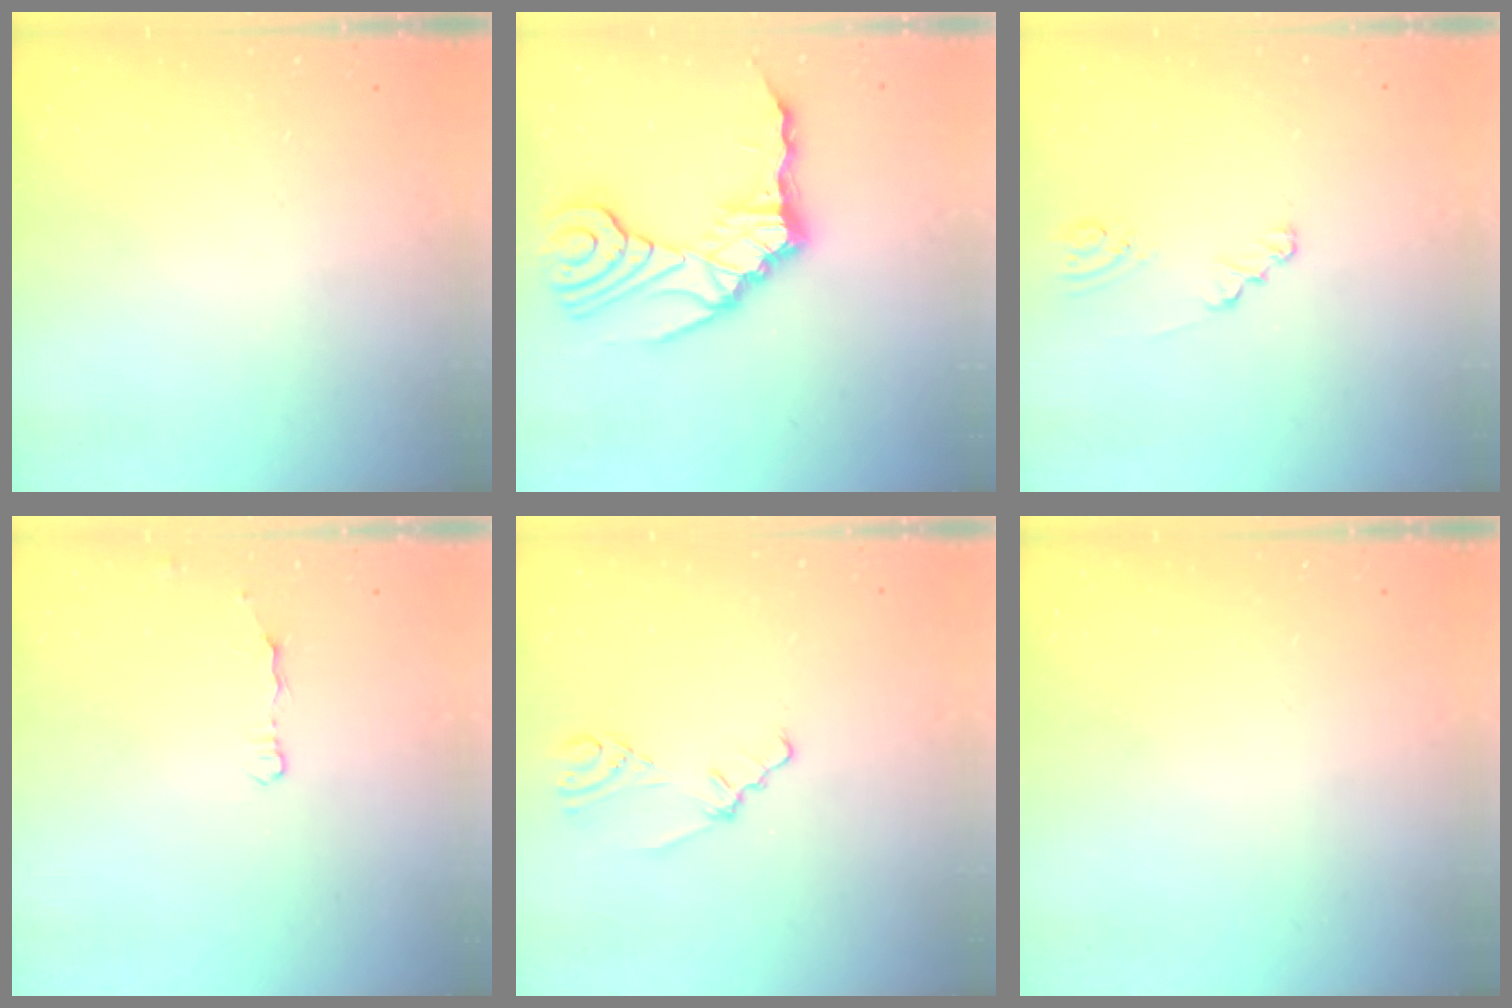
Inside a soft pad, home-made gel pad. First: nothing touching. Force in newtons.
{"total": 14.5, "press": 13.4, "slide": 5.4}
{"total": 2.1, "press": 2.1, "slide": 0.2}
{"total": 5.4, "press": 4.4, "slide": 3.1}
{"total": 1.7, "press": 1.7, "slide": 0.4}
{"total": 0.0}